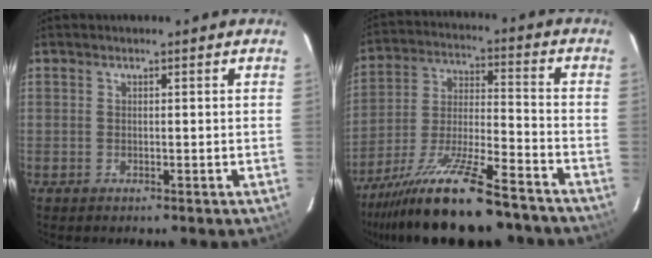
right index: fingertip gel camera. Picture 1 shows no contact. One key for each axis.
{"total": 21.3, "fx": -16.7, "fy": 4.2, "fz": 12.6, "tx": -0.243, "ty": -0.037, "tz": -0.271}